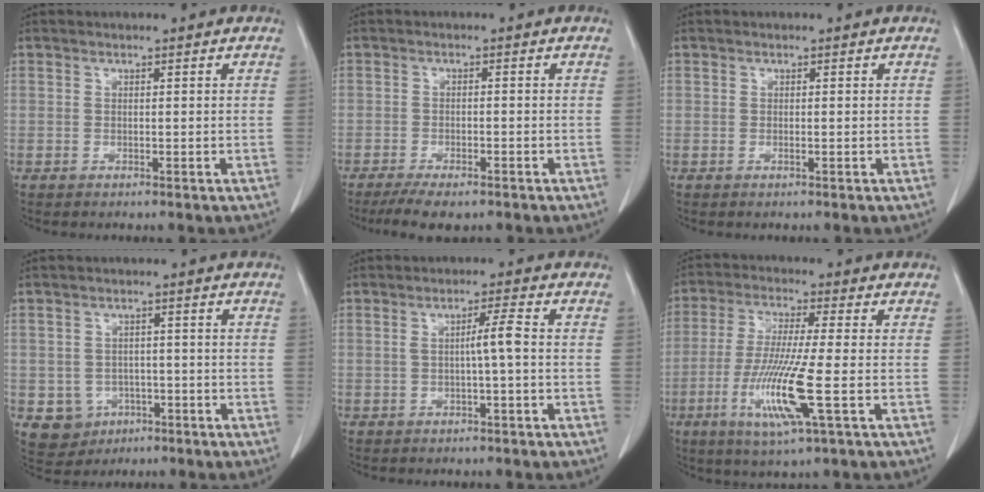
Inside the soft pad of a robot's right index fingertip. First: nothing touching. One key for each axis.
{"total": 8.1, "fx": -6.0, "fy": 2.5, "fz": 4.8, "tx": -0.077, "ty": -0.014, "tz": -0.094}
{"total": 0.7, "fx": -0.2, "fy": 0.3, "fz": 0.6, "tx": -0.016, "ty": 0.000, "tz": -0.002}
{"total": 6.6, "fx": -2.5, "fy": 5.8, "fz": 1.7, "tx": -0.031, "ty": 0.008, "tz": -0.024}
{"total": 3.6, "fx": -0.3, "fy": 0.2, "fz": 3.6, "tx": -0.067, "ty": 0.009, "tz": -0.001}
{"total": 12.5, "fx": -3.8, "fy": 0.2, "fz": 11.9, "tx": -0.248, "ty": -0.025, "tz": -0.075}